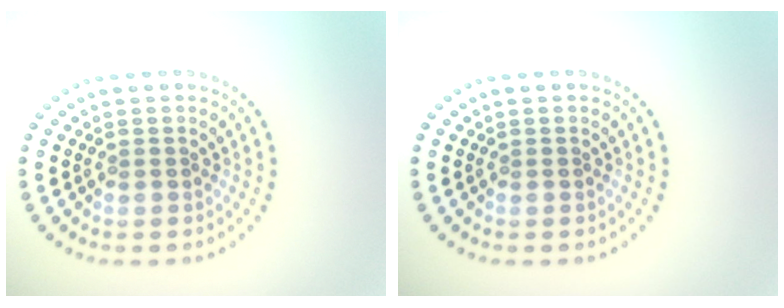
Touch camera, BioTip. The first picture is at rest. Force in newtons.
{"total": 0.0}